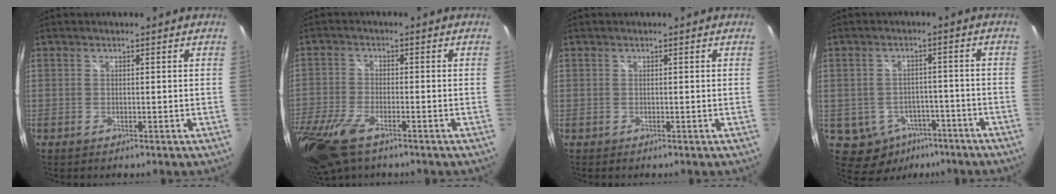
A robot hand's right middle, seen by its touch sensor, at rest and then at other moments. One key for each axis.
{"total": 13.8, "fx": -9.0, "fy": 5.4, "fz": 9.0, "tx": -0.219, "ty": -0.055, "tz": -0.172}
{"total": 0.0}
{"total": 8.8, "fx": -4.8, "fy": 6.7, "fz": 3.2, "tx": -0.072, "ty": 0.008, "tz": -0.046}